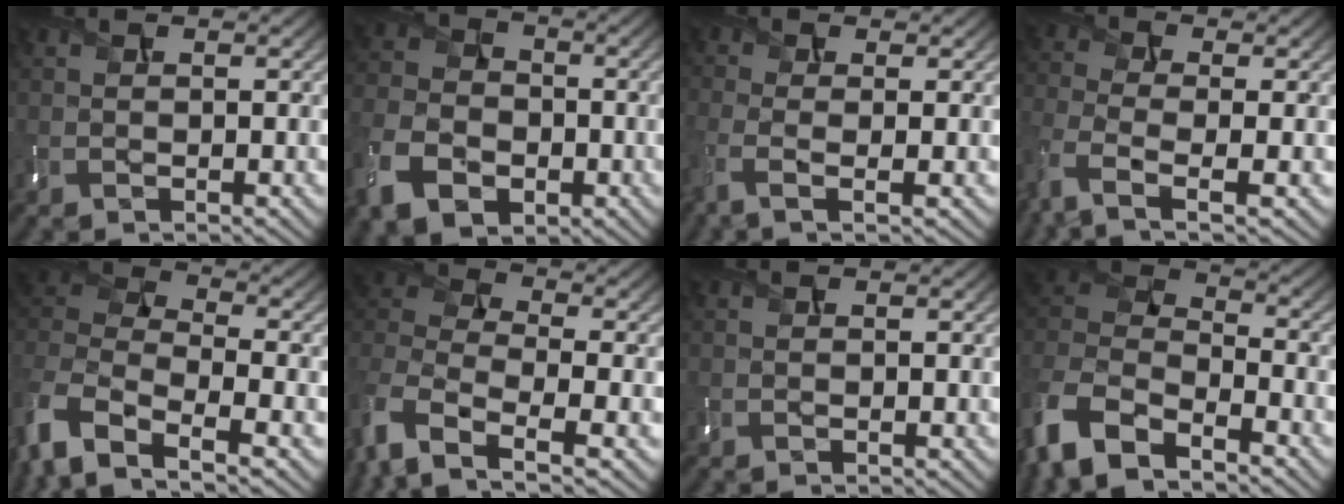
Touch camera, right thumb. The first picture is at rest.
{"total": 10.5, "force": [-5.1, 7.3, 5.5], "torque": [-0.147, -0.041, -0.105]}
{"total": 3.9, "force": [-1.6, 1.3, 3.3], "torque": [-0.087, -0.010, -0.038]}
{"total": 7.4, "force": [-4.0, 3.1, 5.4], "torque": [-0.131, -0.019, -0.088]}
{"total": 11.9, "force": [-6.6, 5.7, 8.1], "torque": [-0.208, -0.016, -0.131]}
{"total": 10.5, "force": [-5.8, 5.1, 7.0], "torque": [-0.188, -0.017, -0.122]}
{"total": 0.0}
{"total": 12.4, "force": [-7.8, 5.9, 7.6], "torque": [-0.185, -0.021, -0.150]}